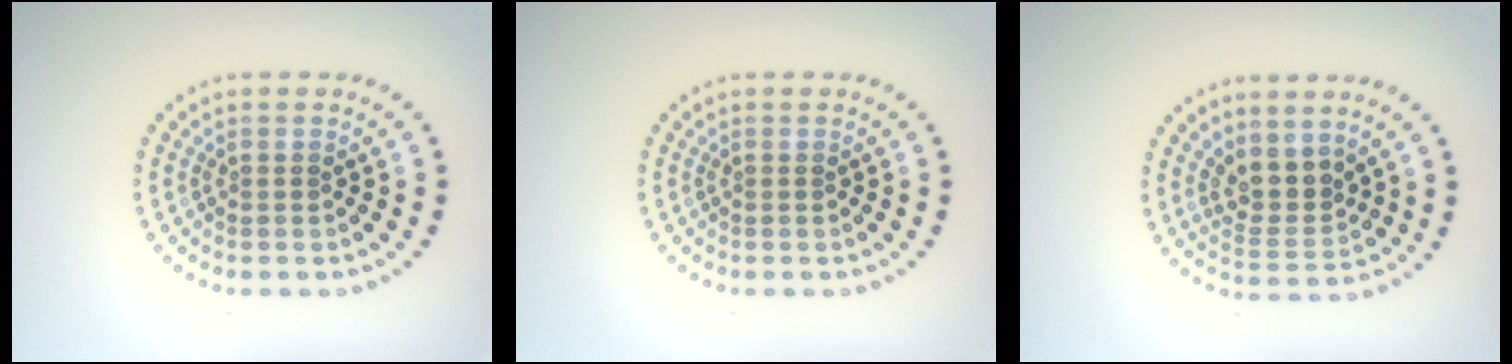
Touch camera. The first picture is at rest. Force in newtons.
{"total": 0.0}
{"total": 3.0, "press": 2.3, "slide": 1.8}